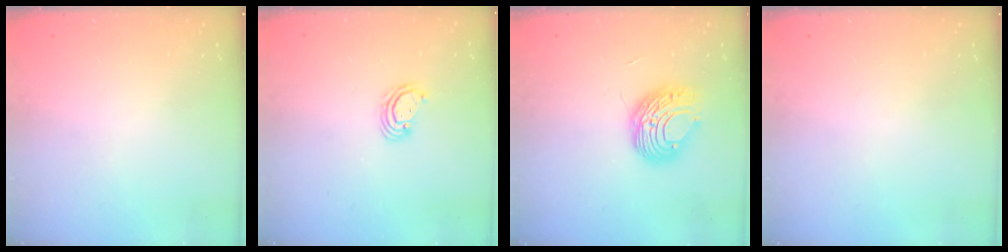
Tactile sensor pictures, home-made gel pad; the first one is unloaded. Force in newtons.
{"total": 3.0, "press": 2.9, "slide": 0.3}
{"total": 9.0, "press": 9.0, "slide": 0.9}
{"total": 0.0}